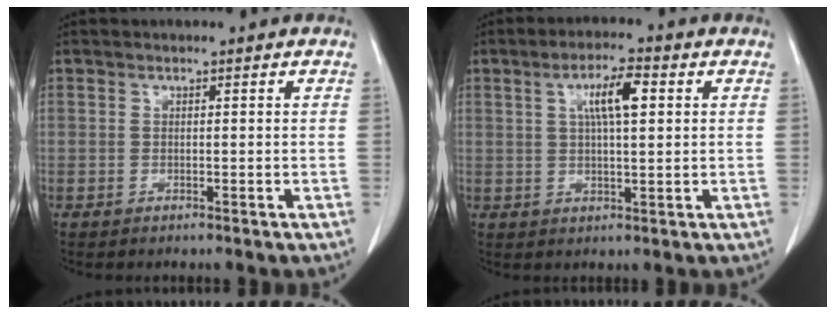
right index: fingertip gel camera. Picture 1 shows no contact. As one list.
[{"total": 7.1, "force": [2.1, 1.7, 6.6], "torque": [-0.120, 0.011, 0.038]}]